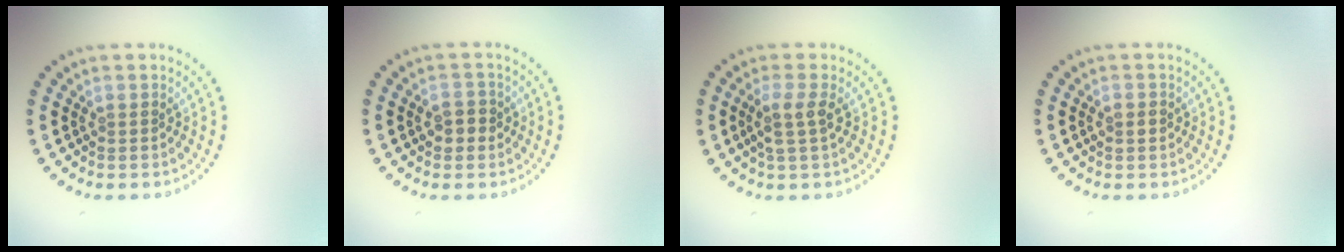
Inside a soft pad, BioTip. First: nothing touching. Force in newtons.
{"total": 1.9, "press": 1.8, "slide": 0.3}
{"total": 2.2, "press": 1.8, "slide": 1.3}
{"total": 1.5, "press": 1.5, "slide": 0.2}